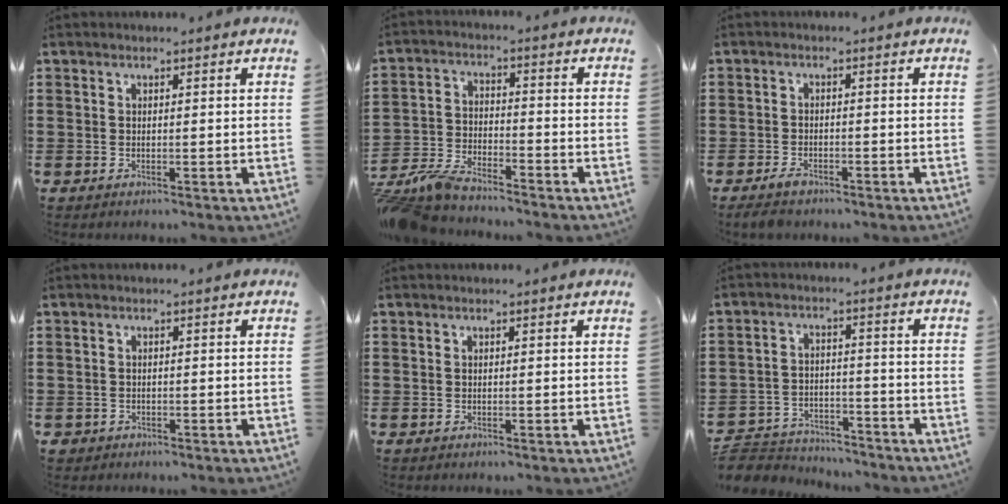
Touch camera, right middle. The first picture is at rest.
{"total": 6.5, "force": [-6.3, 0.8, 1.5], "torque": [-0.056, -0.002, -0.130]}
{"total": 2.2, "force": [-1.9, 0.9, 0.8], "torque": [-0.024, 0.002, -0.041]}
{"total": 1.1, "force": [-0.8, 0.8, 0.0], "torque": [-0.002, 0.003, -0.019]}
{"total": 0.0}
{"total": 5.1, "force": [-4.9, 1.4, -0.1], "torque": [-0.007, 0.012, -0.104]}